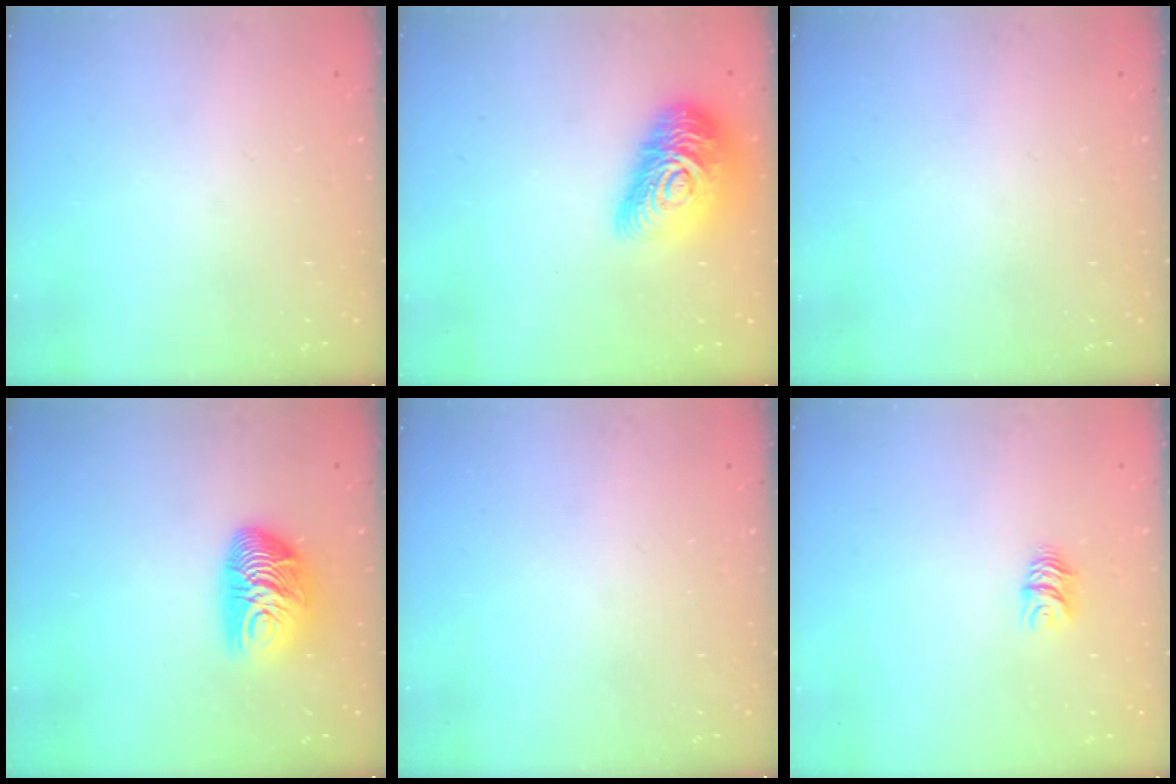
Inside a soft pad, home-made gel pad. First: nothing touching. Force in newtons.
{"total": 19.8, "press": 19.7, "slide": 1.1}
{"total": 0.0}
{"total": 12.1, "press": 12.0, "slide": 1.1}
{"total": 0.0}
{"total": 5.5, "press": 5.5, "slide": 0.2}